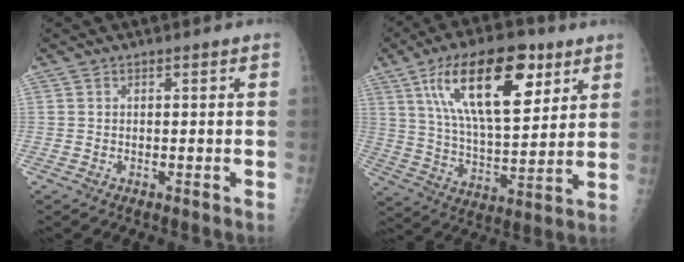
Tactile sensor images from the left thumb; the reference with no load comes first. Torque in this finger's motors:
{"motor_torque": [0.80, 0.67, 1.96, -0.80, 0.43]}